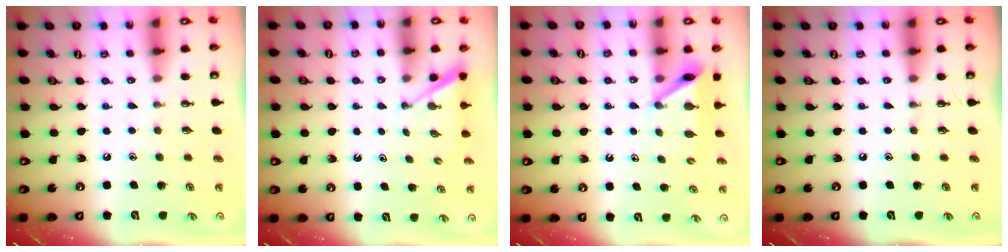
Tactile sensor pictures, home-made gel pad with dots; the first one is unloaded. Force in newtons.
{"total": 2.3, "press": 2.3, "slide": 0.3}
{"total": 6.7, "press": 6.7, "slide": 0.4}
{"total": 0.0}